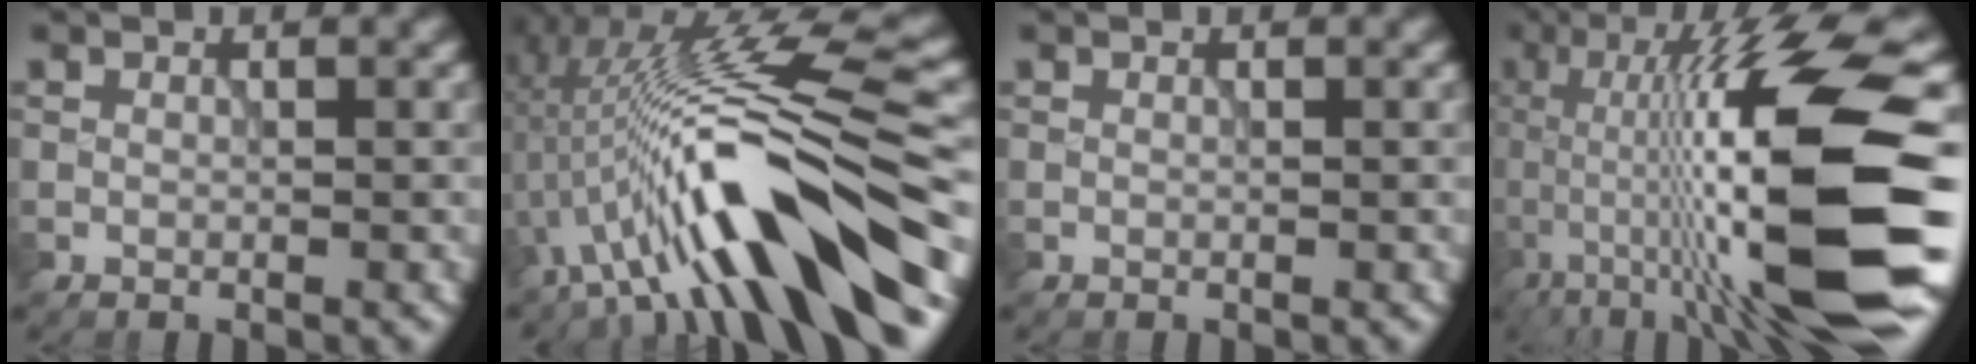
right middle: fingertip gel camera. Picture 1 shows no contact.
{"total": 13.7, "force": [-2.6, 2.5, 13.3], "torque": [-0.227, 0.019, -0.039]}
{"total": 0.0}
{"total": 17.2, "force": [-2.0, 3.4, 16.8], "torque": [-0.263, 0.026, -0.029]}